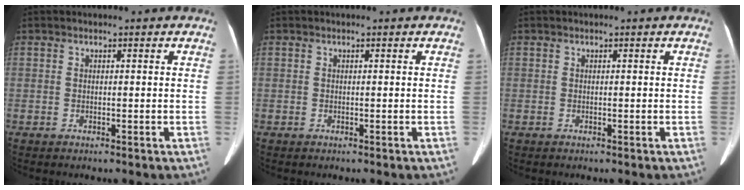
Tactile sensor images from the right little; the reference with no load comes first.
{"total": 0.0}
{"total": 0.0}